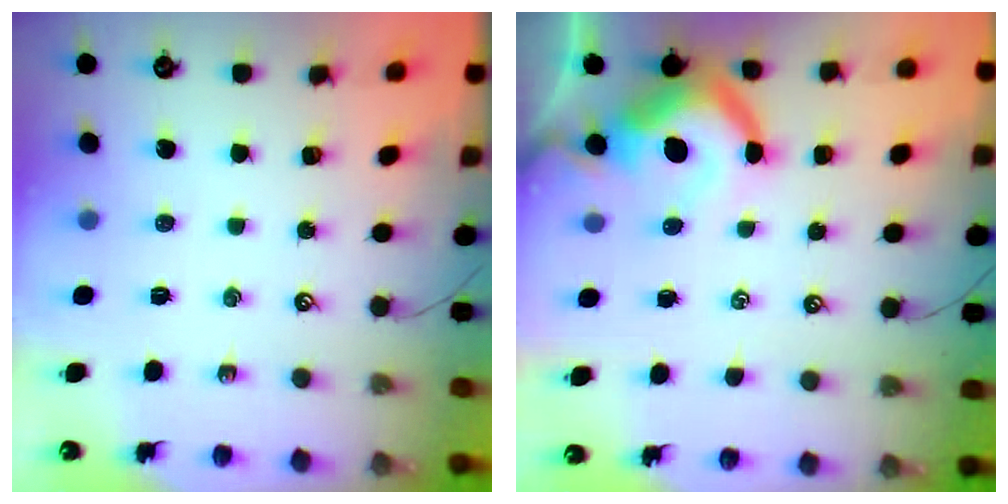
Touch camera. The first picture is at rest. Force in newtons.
{"total": 11.3, "press": 11.2, "slide": 1.9}